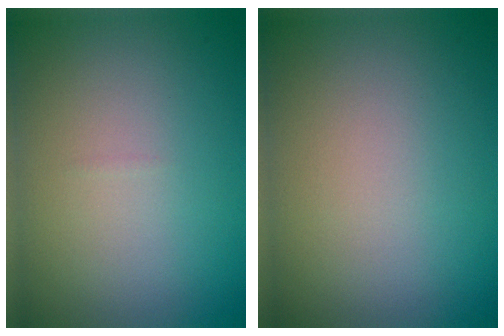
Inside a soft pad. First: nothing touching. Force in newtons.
{"total": 0.0}